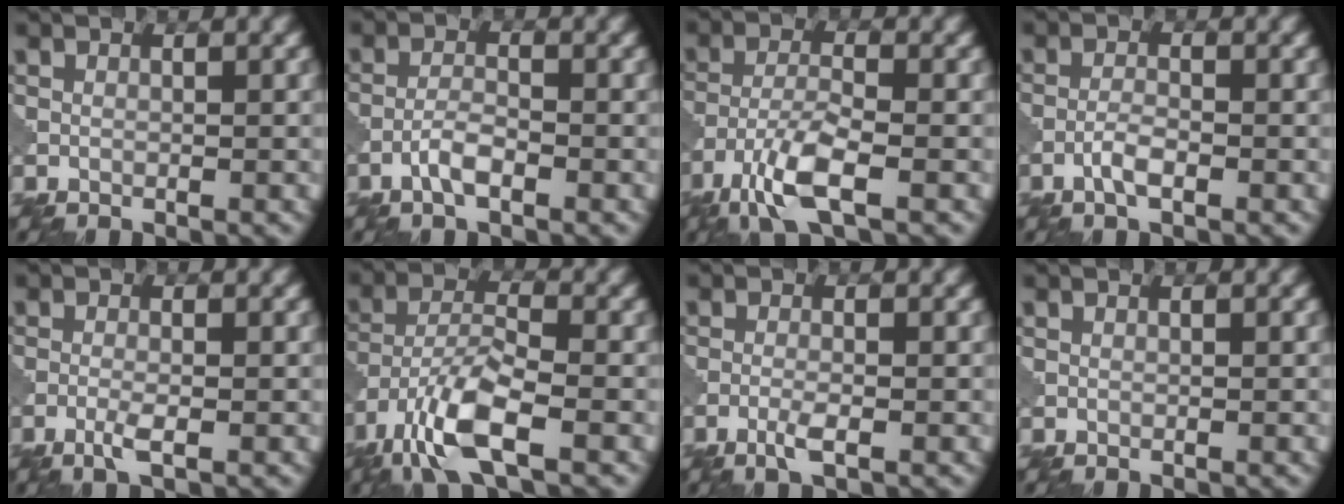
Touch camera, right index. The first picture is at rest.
{"total": 2.2, "force": [-1.3, 0.5, 1.7], "torque": [-0.036, 0.007, -0.032]}
{"total": 5.6, "force": [-3.3, 1.3, 4.2], "torque": [-0.091, -0.006, -0.075]}
{"total": 1.9, "force": [-1.0, 0.4, 1.5], "torque": [-0.032, 0.005, -0.025]}
{"total": 1.8, "force": [-0.8, 0.2, 1.6], "torque": [-0.035, -0.001, -0.021]}
{"total": 7.7, "force": [-4.6, 2.2, 5.8], "torque": [-0.116, -0.001, -0.097]}
{"total": 1.8, "force": [-0.9, 0.2, 1.5], "torque": [-0.033, 0.000, -0.022]}
{"total": 0.0}